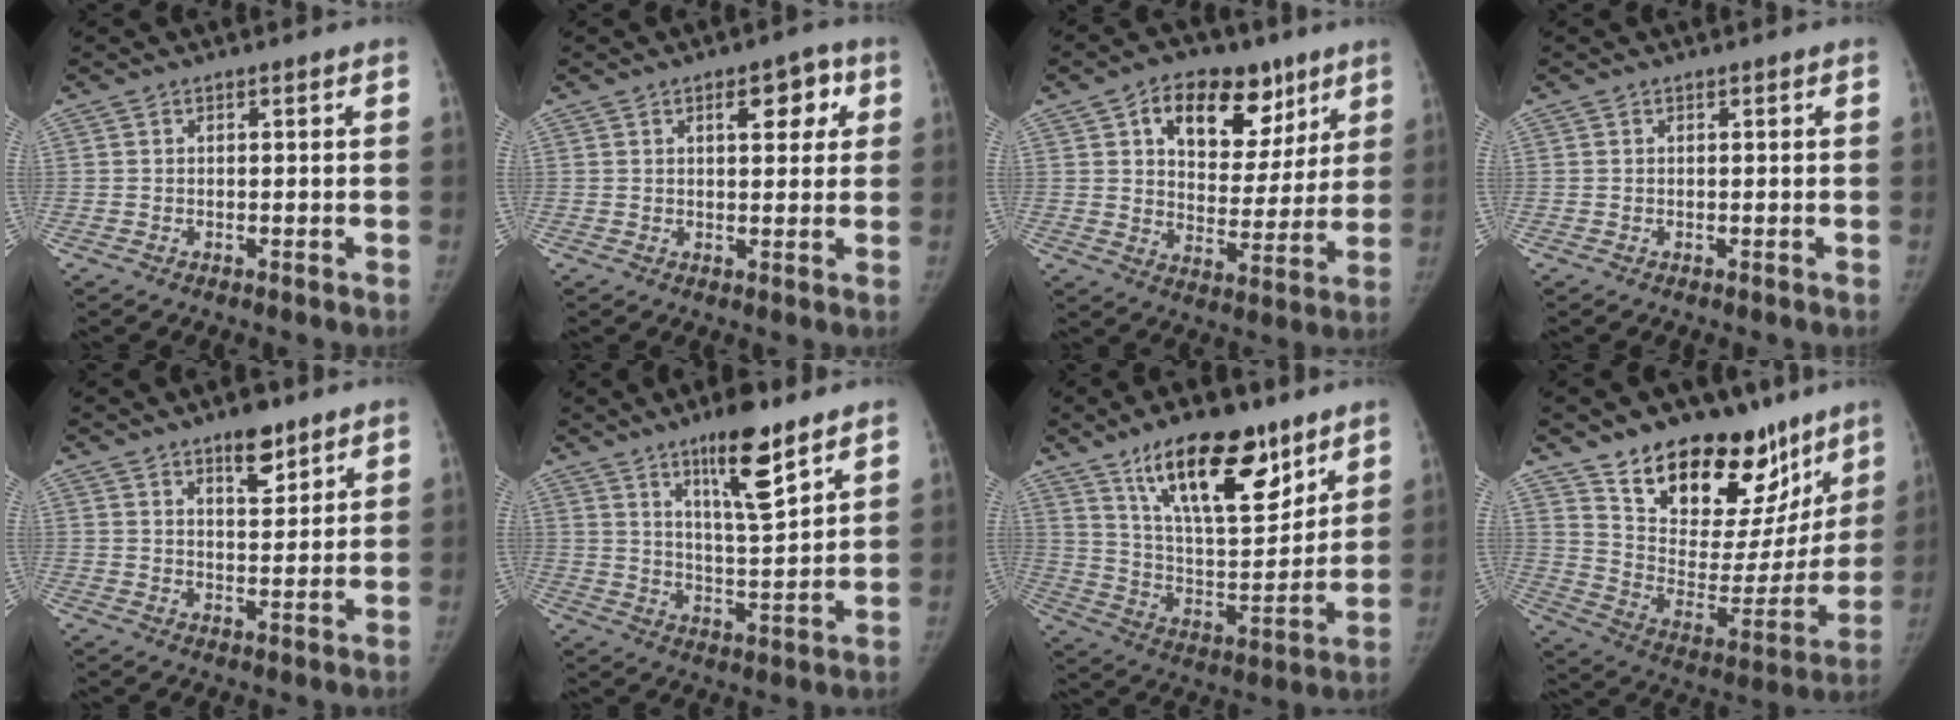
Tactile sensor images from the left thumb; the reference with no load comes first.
{"total": 6.5, "force": [2.5, 3.3, 5.0], "torque": [-0.038, -0.003, 0.029]}
{"total": 17.3, "force": [8.6, 10.9, 10.4], "torque": [-0.101, -0.021, 0.133]}
{"total": 0.0}
{"total": 6.5, "force": [4.4, 2.6, 3.9], "torque": [-0.039, -0.030, 0.068]}
{"total": 12.2, "force": [7.9, 2.5, 9.0], "torque": [-0.137, -0.053, 0.133]}
{"total": 20.7, "force": [13.1, 8.0, 13.8], "torque": [-0.187, -0.066, 0.232]}
{"total": 26.8, "force": [18.5, 13.6, 13.8], "torque": [-0.161, -0.089, 0.293]}